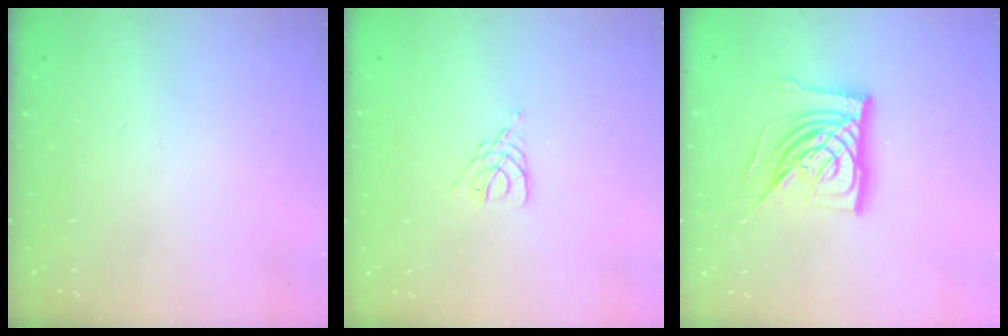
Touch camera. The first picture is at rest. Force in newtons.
{"total": 3.1, "press": 3.0, "slide": 0.5}
{"total": 18.6, "press": 18.5, "slide": 2.2}